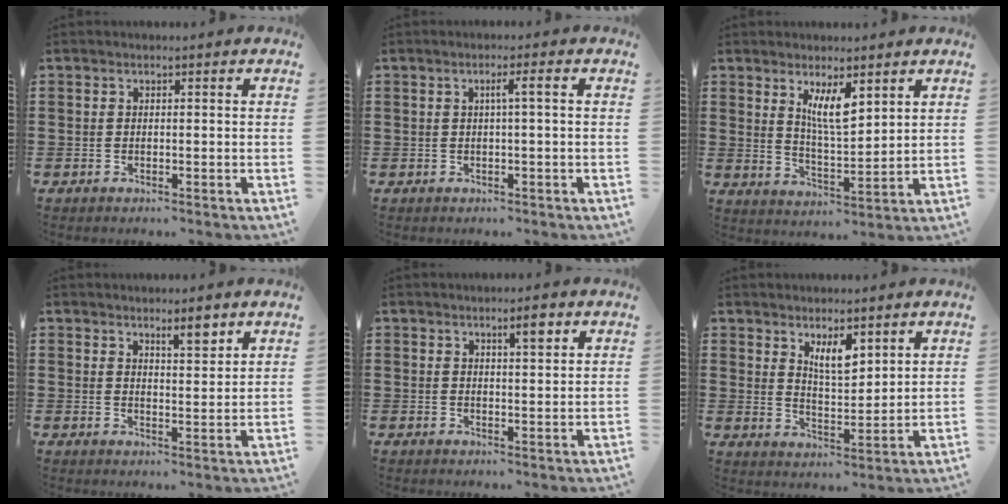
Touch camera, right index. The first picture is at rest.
{"total": 2.3, "force": [0.1, -0.1, 2.3], "torque": [-0.040, -0.001, -0.002]}
{"total": 6.2, "force": [3.5, 1.7, 4.9], "torque": [-0.096, -0.007, 0.058]}
{"total": 3.8, "force": [2.9, 0.8, 2.3], "torque": [-0.032, -0.002, 0.049]}
{"total": 3.2, "force": [2.0, 0.6, 2.5], "torque": [-0.035, 0.000, 0.029]}
{"total": 5.1, "force": [3.2, 1.8, 3.4], "torque": [-0.066, -0.005, 0.055]}